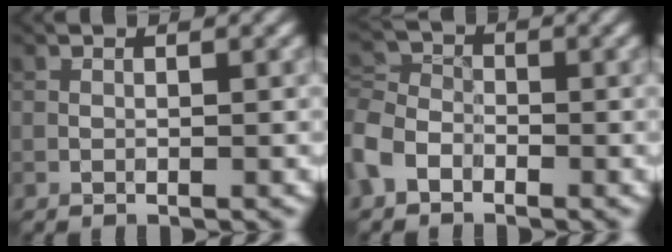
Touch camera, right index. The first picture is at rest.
{"total": 4.4, "force": [-2.6, 2.9, 1.9], "torque": [-0.046, 0.005, -0.070]}